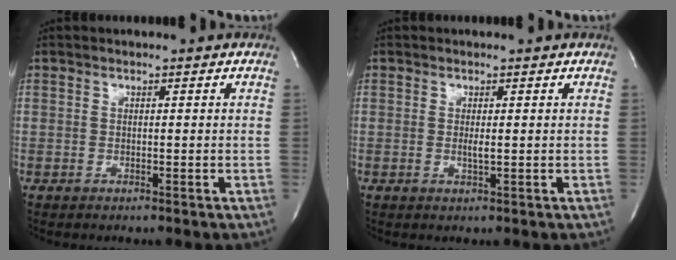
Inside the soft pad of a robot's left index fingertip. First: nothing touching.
{"total": 1.3, "force": [0.3, 0.1, 1.3], "torque": [-0.030, 0.000, 0.007]}